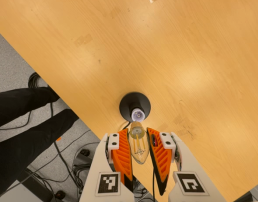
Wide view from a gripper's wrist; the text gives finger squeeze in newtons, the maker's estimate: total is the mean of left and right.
{"total": 19.7, "left": 22.2, "right": 17.2}